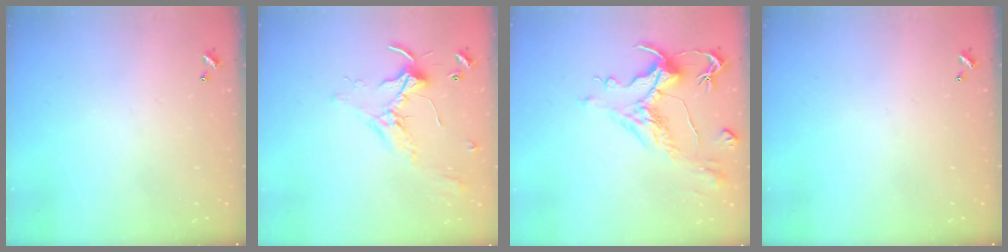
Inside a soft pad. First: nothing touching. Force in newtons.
{"total": 2.1, "press": 2.1, "slide": 0.4}
{"total": 2.0, "press": 1.2, "slide": 1.6}
{"total": 0.0}